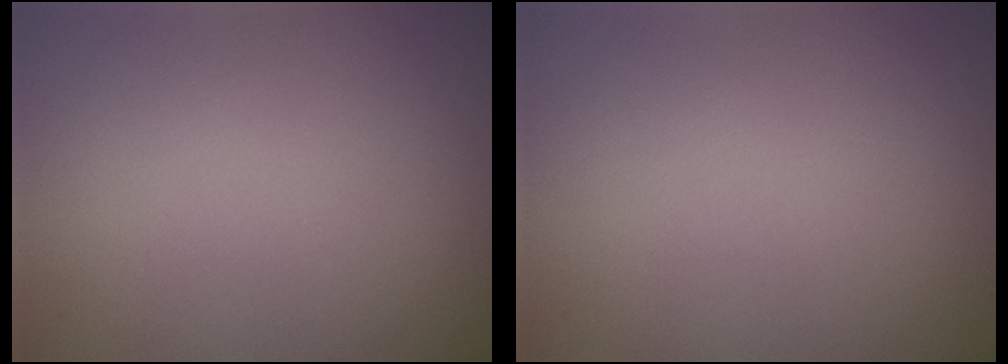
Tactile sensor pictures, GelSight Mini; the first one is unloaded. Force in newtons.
{"total": 0.0}